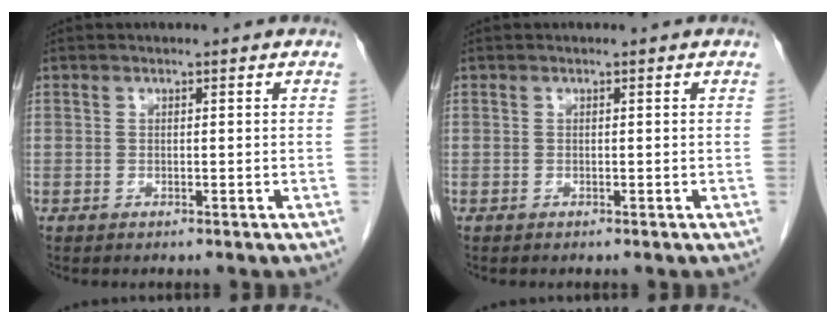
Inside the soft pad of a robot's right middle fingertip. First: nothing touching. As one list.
[{"total": 0.0}]